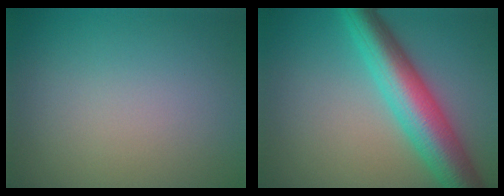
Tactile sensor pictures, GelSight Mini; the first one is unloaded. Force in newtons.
{"total": 8.2, "press": 8.2, "slide": 0.2}